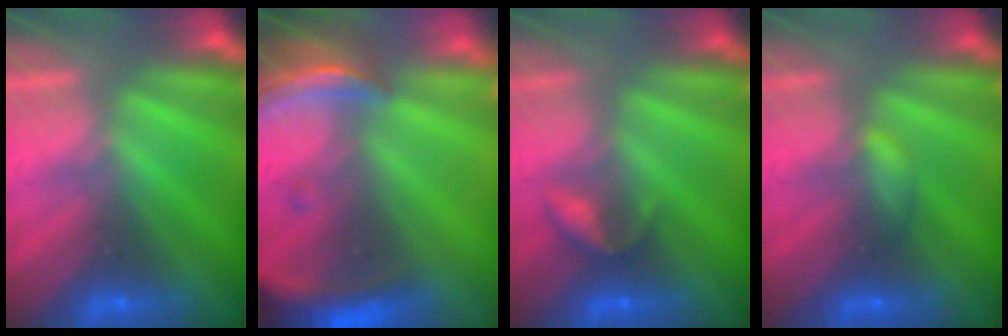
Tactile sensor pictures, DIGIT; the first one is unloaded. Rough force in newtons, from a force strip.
{"total": 9.2}
{"total": 2.2}
{"total": 2.2}